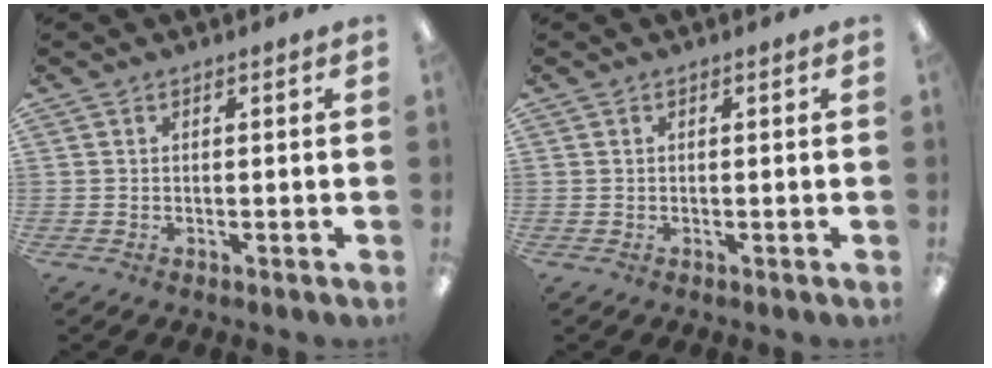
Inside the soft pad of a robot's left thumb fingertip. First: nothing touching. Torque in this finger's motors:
{"motor_torque": [0.00, 0.00, 0.00, 0.00, 0.00]}